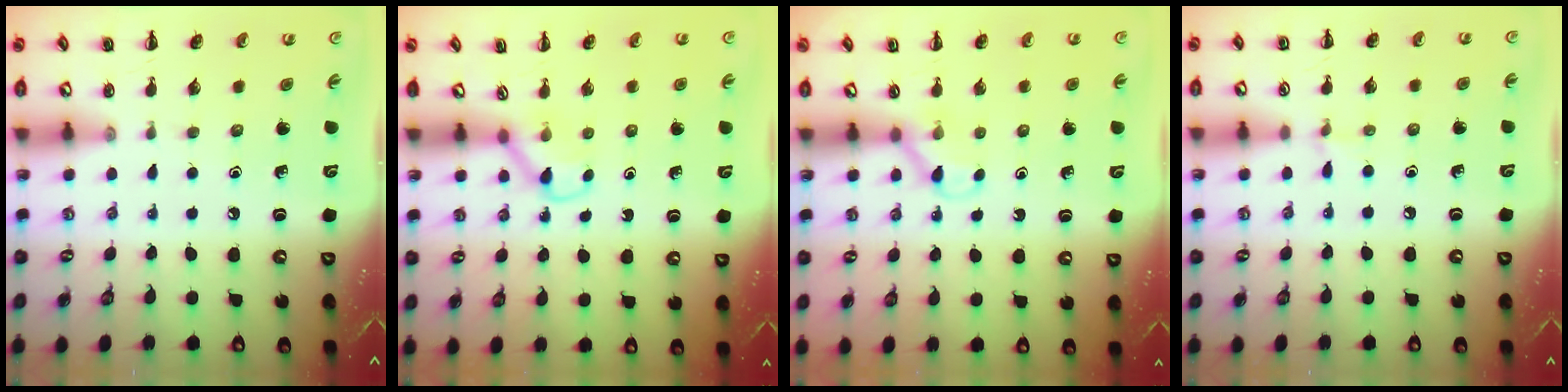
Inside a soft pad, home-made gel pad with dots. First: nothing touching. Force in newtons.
{"total": 2.9, "press": 2.7, "slide": 1.2}
{"total": 5.0, "press": 4.8, "slide": 1.3}
{"total": 4.1, "press": 3.9, "slide": 1.4}